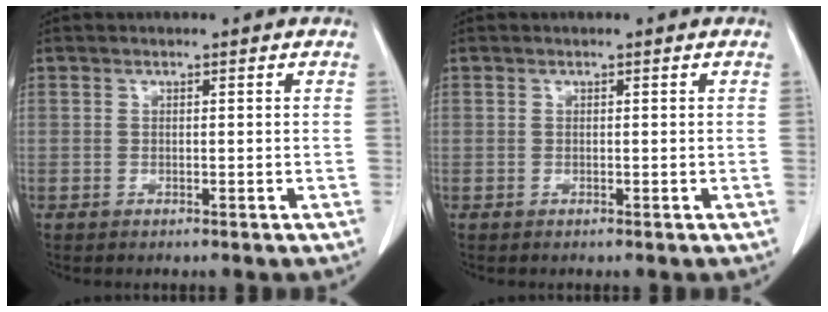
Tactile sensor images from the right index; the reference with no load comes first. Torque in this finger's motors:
{"motor_torque": [0.00, 0.00, -0.01, 0.00]}